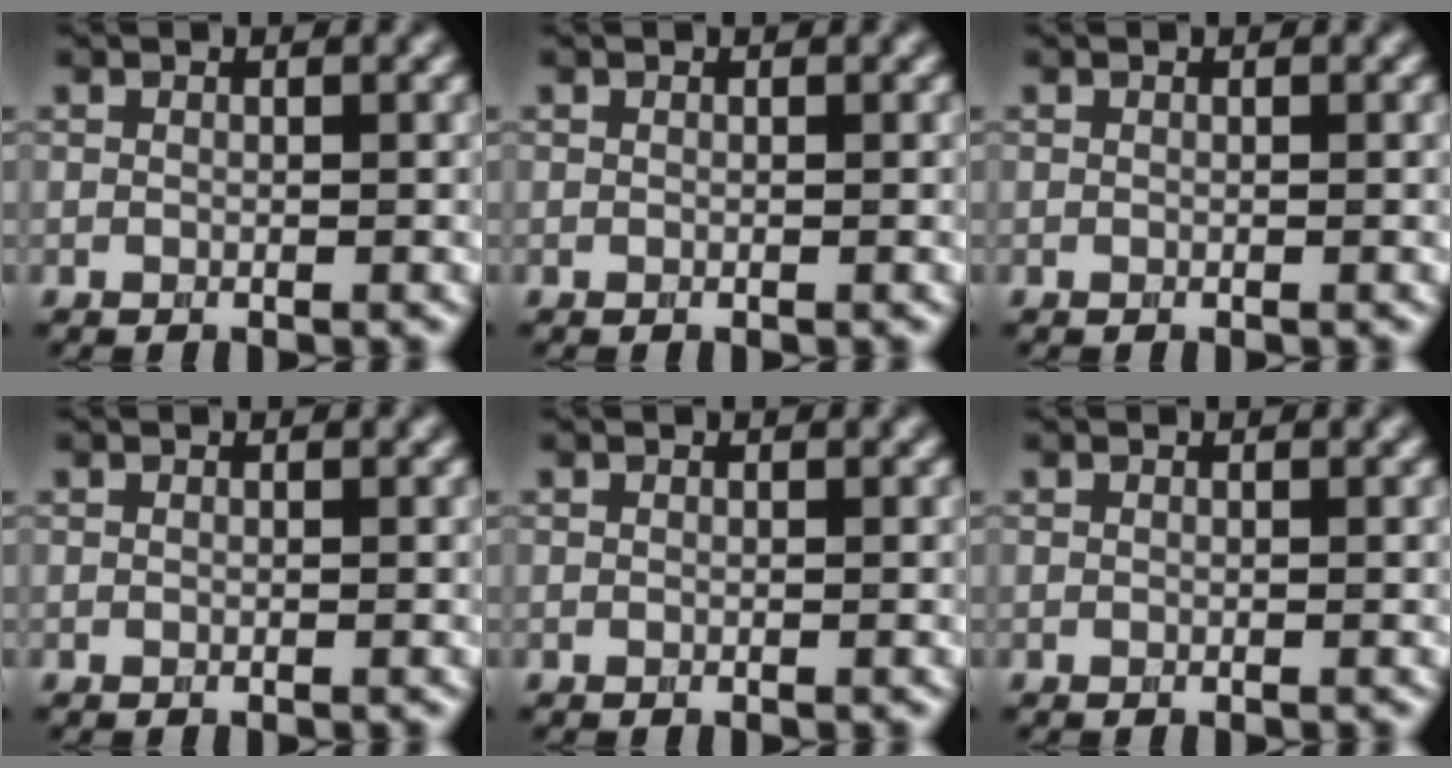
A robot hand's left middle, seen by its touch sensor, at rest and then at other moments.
{"total": 0.0}
{"total": 0.0}
{"total": 0.0}
{"total": 0.0}
{"total": 0.0}